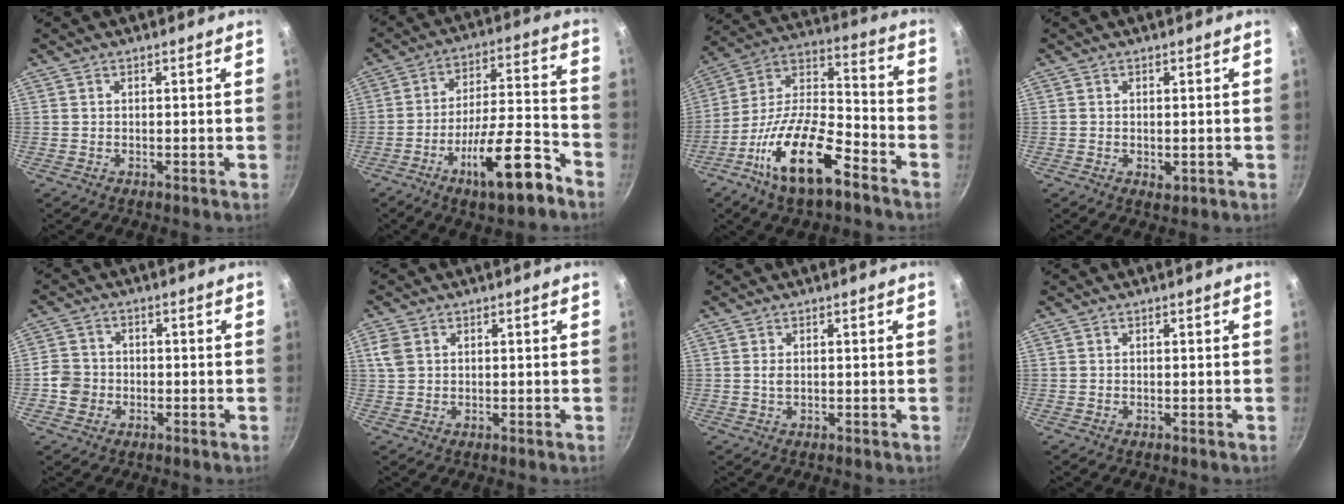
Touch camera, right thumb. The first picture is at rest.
{"total": 15.8, "force": [-9.0, 4.3, 12.3], "torque": [-0.178, 0.057, -0.141]}
{"total": 20.1, "force": [-10.5, 7.9, 15.1], "torque": [-0.262, 0.062, -0.208]}
{"total": 1.6, "force": [-0.1, 1.2, 1.1], "torque": [-0.017, -0.004, -0.001]}
{"total": 4.8, "force": [-1.4, 4.4, 1.6], "torque": [-0.014, 0.016, -0.034]}
{"total": 3.4, "force": [1.1, 2.5, 2.0], "torque": [-0.037, 0.002, 0.024]}
{"total": 1.1, "force": [0.2, 0.6, 0.9], "torque": [-0.019, 0.000, 0.003]}
{"total": 0.0}